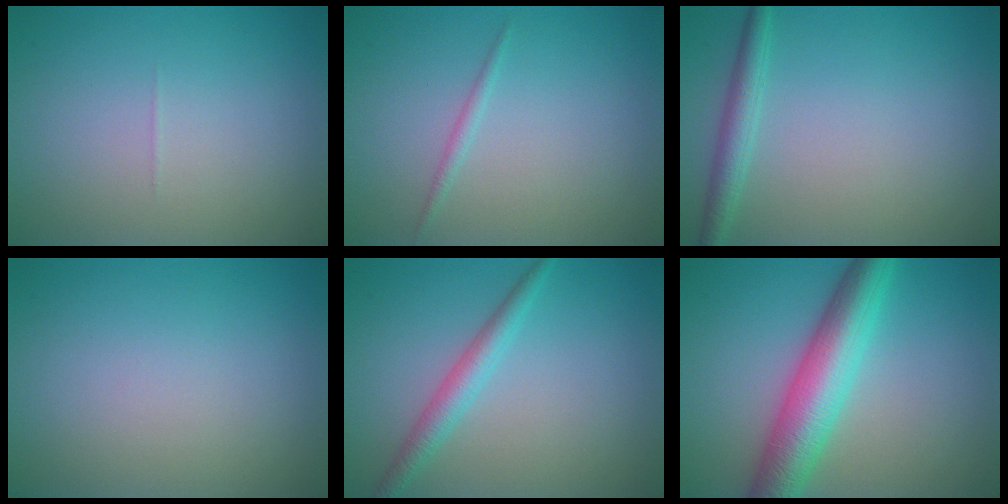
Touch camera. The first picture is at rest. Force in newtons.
{"total": 0.8, "press": 0.8, "slide": 0.0}
{"total": 2.2, "press": 2.2, "slide": 0.1}
{"total": 0.0}
{"total": 2.5, "press": 2.5, "slide": 0.1}
{"total": 7.2, "press": 7.2, "slide": 0.1}